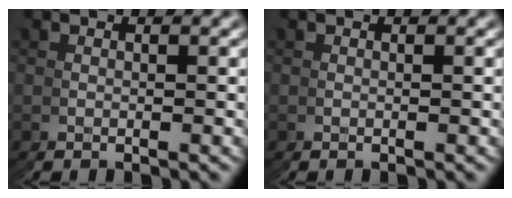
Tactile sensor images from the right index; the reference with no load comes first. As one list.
[{"total": 0.0}]